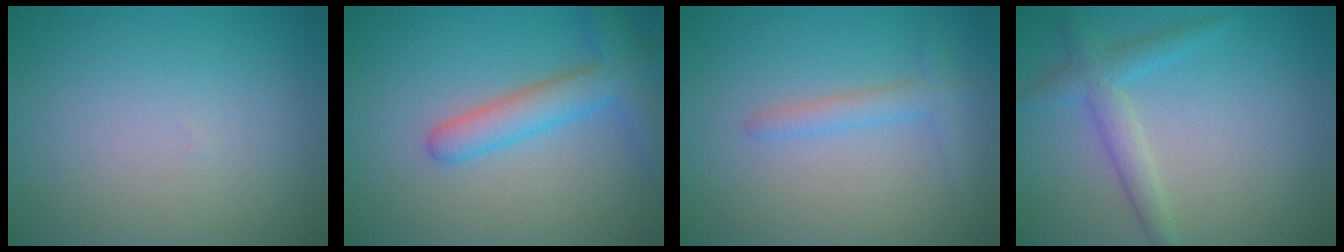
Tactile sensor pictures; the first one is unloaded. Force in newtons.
{"total": 4.0, "press": 4.0, "slide": 0.2}
{"total": 2.0, "press": 1.9, "slide": 0.2}
{"total": 2.8, "press": 2.8, "slide": 0.2}